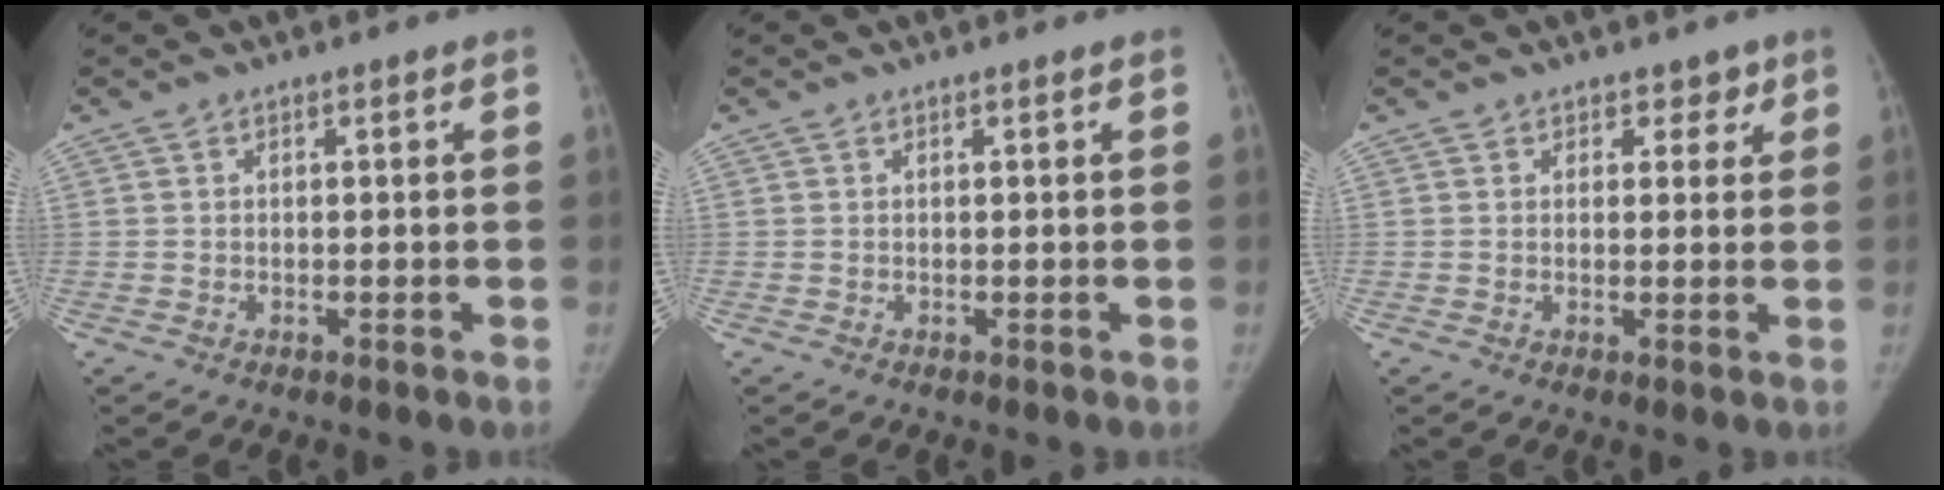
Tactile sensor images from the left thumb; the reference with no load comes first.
{"total": 0.0}
{"total": 2.7, "force": [1.7, 1.9, 0.8], "torque": [0.021, -0.008, 0.018]}